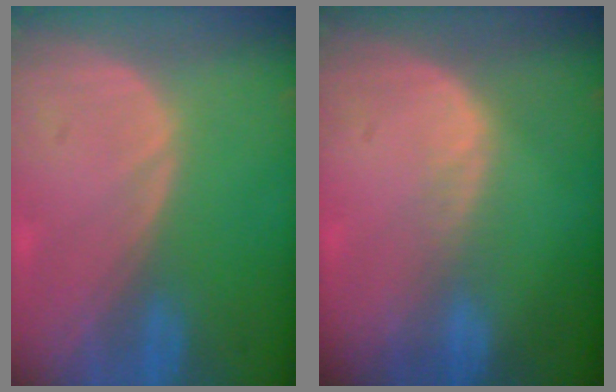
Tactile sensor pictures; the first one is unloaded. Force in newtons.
{"total": 2.0, "press": 1.1, "slide": 1.7}